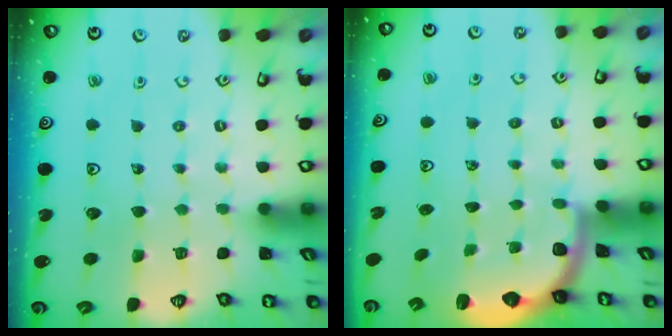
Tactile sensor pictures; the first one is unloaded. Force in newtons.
{"total": 2.1, "press": 1.9, "slide": 0.8}